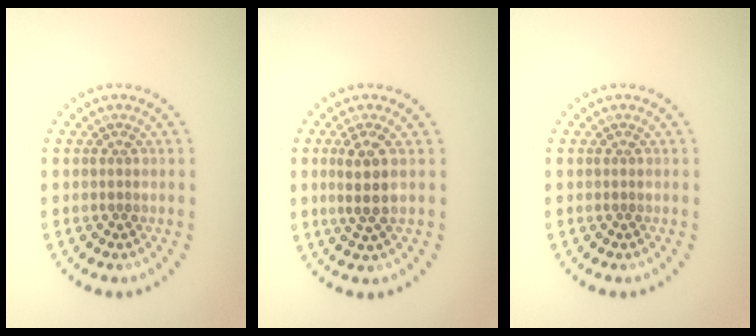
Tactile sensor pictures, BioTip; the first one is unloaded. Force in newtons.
{"total": 2.5, "press": 2.1, "slide": 1.3}
{"total": 0.0}